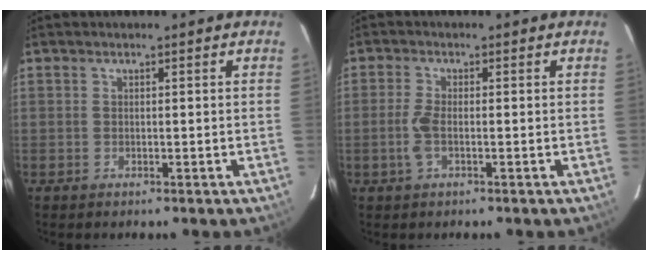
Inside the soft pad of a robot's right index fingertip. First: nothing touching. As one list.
[{"total": 3.3, "force": [-0.9, 0.8, 3.0], "torque": [-0.069, 0.001, -0.019]}]